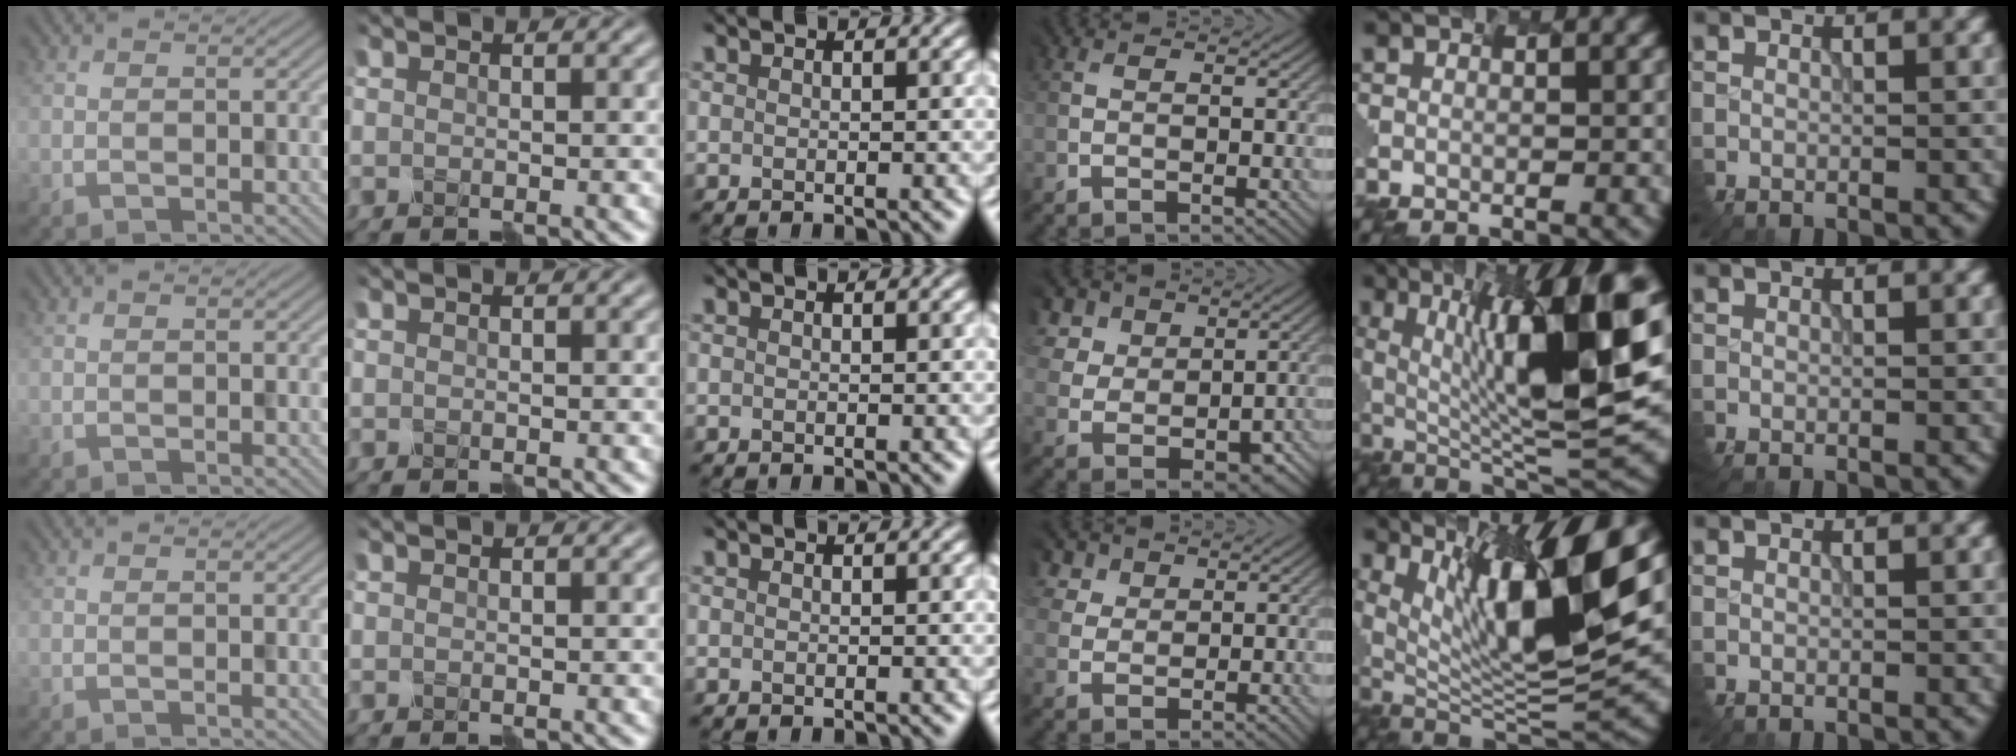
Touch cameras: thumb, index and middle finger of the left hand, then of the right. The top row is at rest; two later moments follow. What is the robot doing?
{"motion": "disassemble", "object": "velcro strap"}